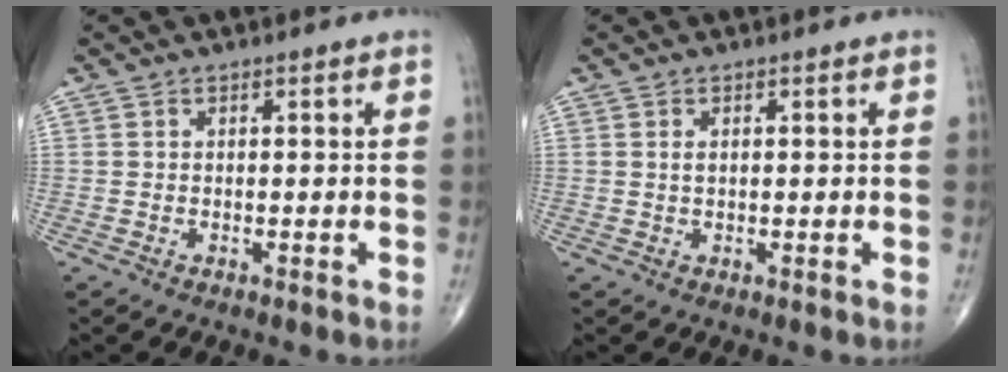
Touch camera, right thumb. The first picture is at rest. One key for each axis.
{"total": 1.3, "fx": 0.3, "fy": 0.7, "fz": 1.0, "tx": -0.022, "ty": 0.003, "tz": 0.009}